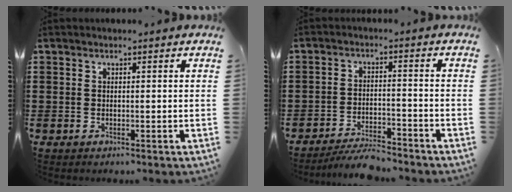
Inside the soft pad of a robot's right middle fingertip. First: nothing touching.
{"total": 4.8, "force": [-4.6, 0.6, 1.4], "torque": [-0.023, 0.005, -0.090]}